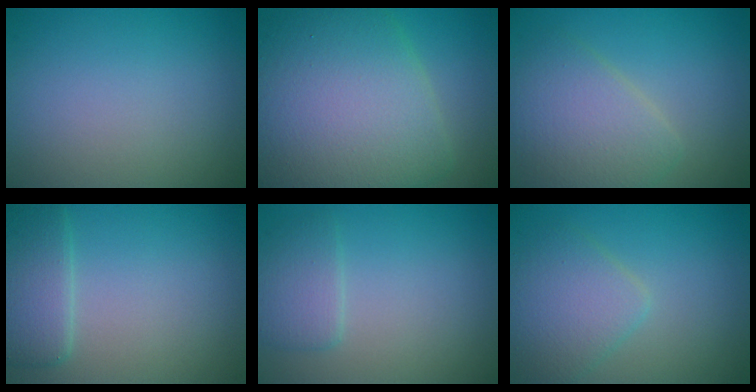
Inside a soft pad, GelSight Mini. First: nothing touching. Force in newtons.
{"total": 12.1, "press": 12.1, "slide": 0.2}
{"total": 4.6, "press": 4.6, "slide": 0.3}
{"total": 3.5, "press": 3.5, "slide": 0.1}
{"total": 2.3, "press": 2.2, "slide": 0.3}
{"total": 3.7, "press": 3.7, "slide": 0.1}